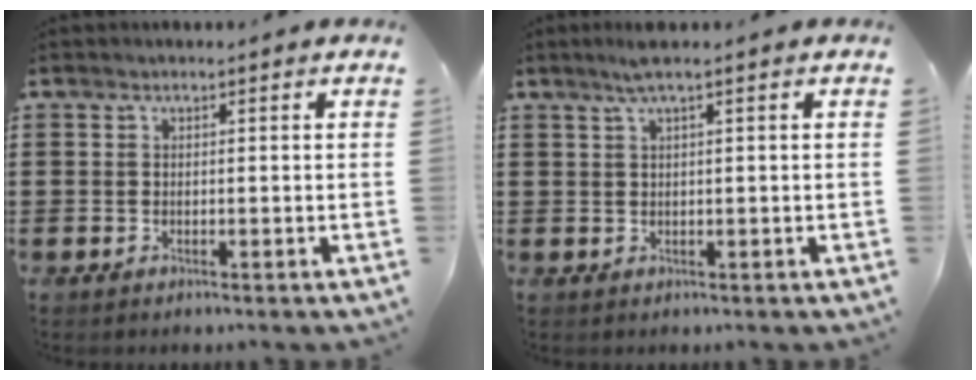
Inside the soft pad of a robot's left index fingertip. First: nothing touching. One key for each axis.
{"total": 2.0, "fx": 1.2, "fy": -0.1, "fz": 1.6, "tx": -0.033, "ty": 0.001, "tz": 0.021}